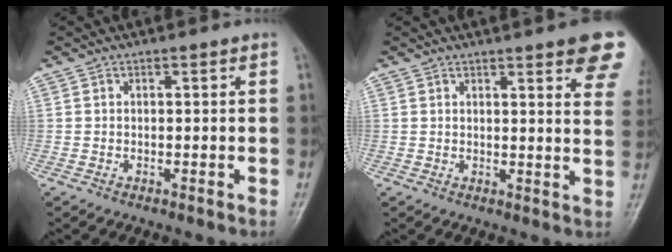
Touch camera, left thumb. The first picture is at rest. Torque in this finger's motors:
{"motor_torque": [3.02, 2.00, 1.35, -1.42, 0.07]}